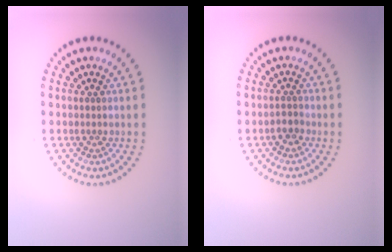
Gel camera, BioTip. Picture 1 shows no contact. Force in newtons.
{"total": 1.1, "press": 1.0, "slide": 0.5}